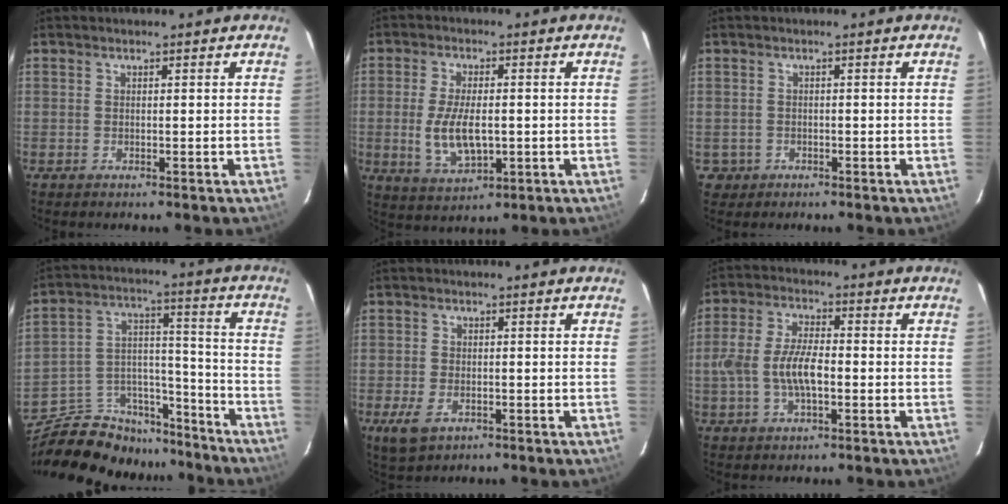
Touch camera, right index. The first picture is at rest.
{"total": 9.1, "force": [-1.1, 4.2, 8.0], "torque": [-0.164, -0.010, -0.012]}
{"total": 2.8, "force": [-0.9, 2.6, 0.3], "torque": [-0.012, 0.004, -0.009]}
{"total": 20.4, "force": [-16.5, 9.7, 7.0], "torque": [-0.151, 0.056, -0.244]}
{"total": 5.2, "force": [-2.5, 3.2, 3.3], "torque": [-0.079, -0.013, -0.042]}
{"total": 8.8, "force": [-1.7, 3.8, 7.7], "torque": [-0.157, 0.006, -0.031]}